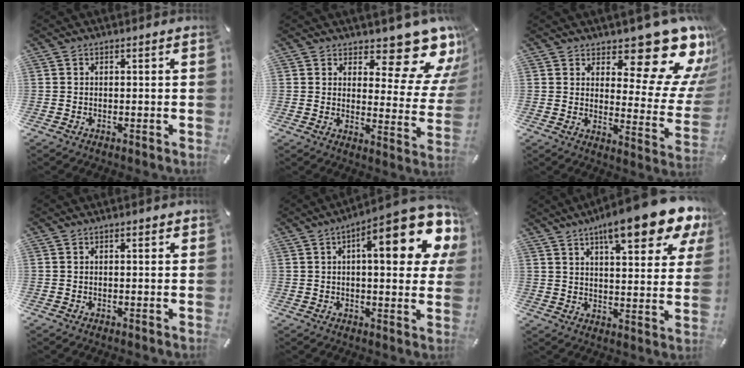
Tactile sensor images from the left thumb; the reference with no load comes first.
{"total": 14.0, "force": [10.1, 5.6, 8.0], "torque": [-0.088, -0.091, 0.167]}
{"total": 18.0, "force": [12.1, 7.4, 11.1], "torque": [-0.127, -0.108, 0.194]}
{"total": 0.8, "force": [0.3, 0.1, 0.7], "torque": [-0.014, 0.002, 0.005]}
{"total": 19.2, "force": [7.7, 6.3, 16.4], "torque": [-0.218, -0.039, 0.113]}
{"total": 17.0, "force": [11.7, 4.7, 11.3], "torque": [-0.169, -0.063, 0.188]}